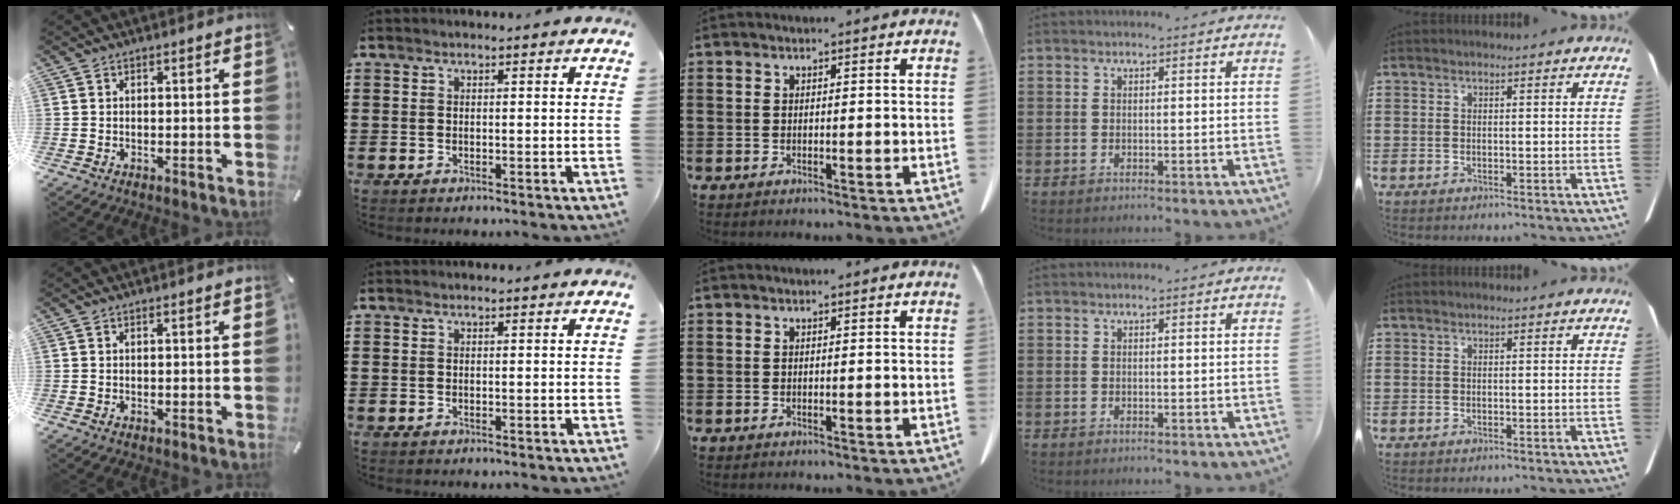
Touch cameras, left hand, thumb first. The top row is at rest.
{}